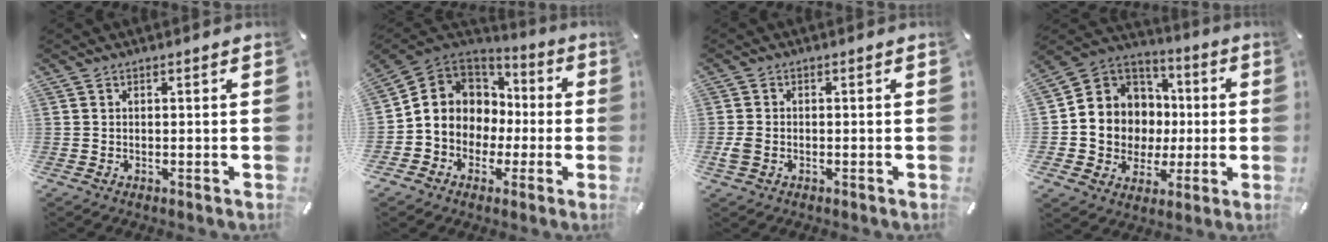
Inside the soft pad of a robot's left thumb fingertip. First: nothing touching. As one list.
[{"total": 10.2, "force": [-1.8, 9.8, 2.0], "torque": [-0.067, 0.002, -0.029]}, {"total": 2.5, "force": [-0.7, 1.8, 1.6], "torque": [-0.035, 0.000, -0.013]}, {"total": 11.2, "force": [-0.2, 11.2, 1.0], "torque": [-0.022, -0.026, 0.014]}]